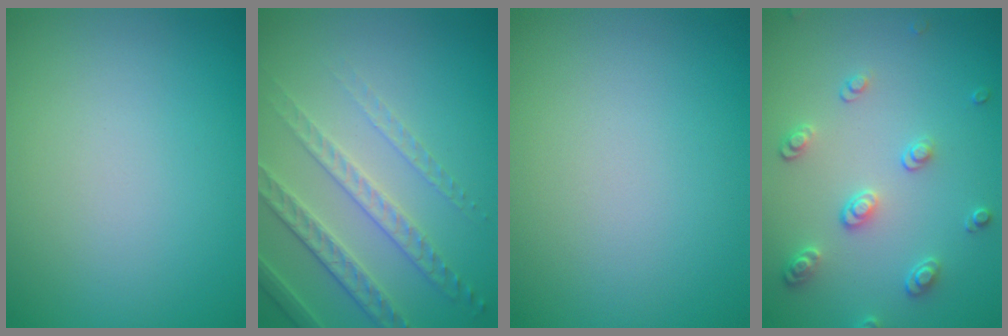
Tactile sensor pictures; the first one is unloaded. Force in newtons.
{"total": 5.0, "press": 3.3, "slide": 3.7}
{"total": 0.0}
{"total": 2.6, "press": 2.5, "slide": 0.8}